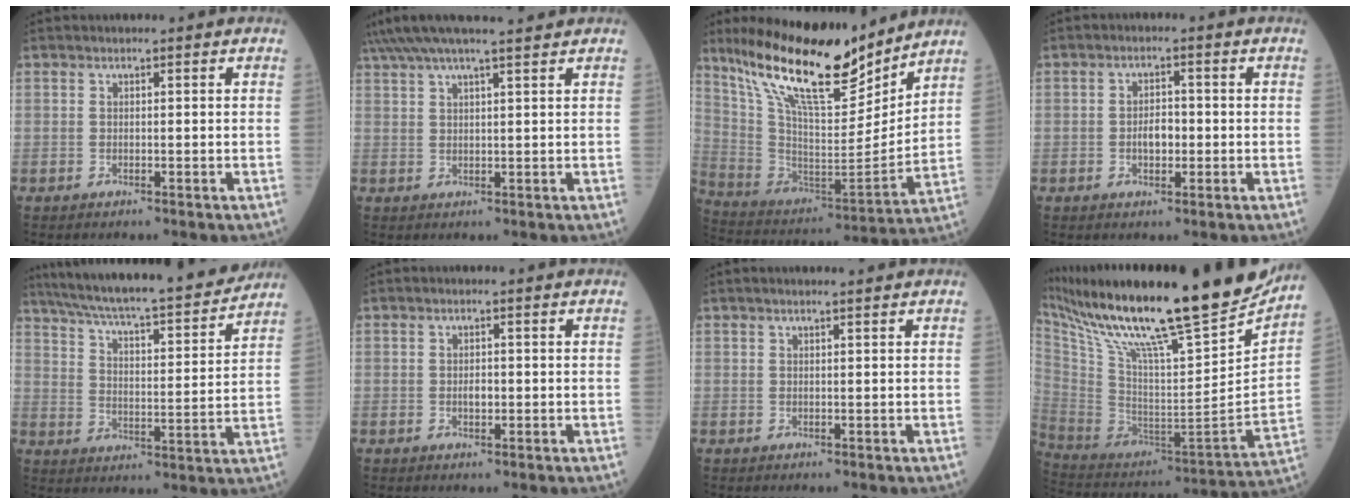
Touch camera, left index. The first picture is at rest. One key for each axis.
{"total": 10.4, "fx": 9.0, "fy": -0.1, "fz": 5.2, "tx": -0.094, "ty": 0.028, "tz": 0.134}
{"total": 20.9, "fx": 16.2, "fy": 4.3, "fz": 12.4, "tx": -0.223, "ty": -0.009, "tz": 0.293}
{"total": 3.1, "fx": -0.6, "fy": 1.7, "fz": 2.5, "tx": -0.046, "ty": 0.004, "tz": -0.011}
{"total": 22.4, "fx": 19.9, "fy": 1.9, "fz": 10.2, "tx": -0.174, "ty": -0.007, "tz": 0.287}
{"total": 1.5, "fx": -0.2, "fy": 0.7, "fz": 1.2, "tx": -0.023, "ty": -0.001, "tz": -0.003}
{"total": 1.9, "fx": 1.6, "fy": -0.2, "fz": 1.1, "tx": -0.013, "ty": 0.010, "tz": 0.025}
{"total": 30.9, "fx": 25.1, "fy": 2.1, "fz": 17.9, "tx": -0.327, "ty": -0.055, "tz": 0.397}